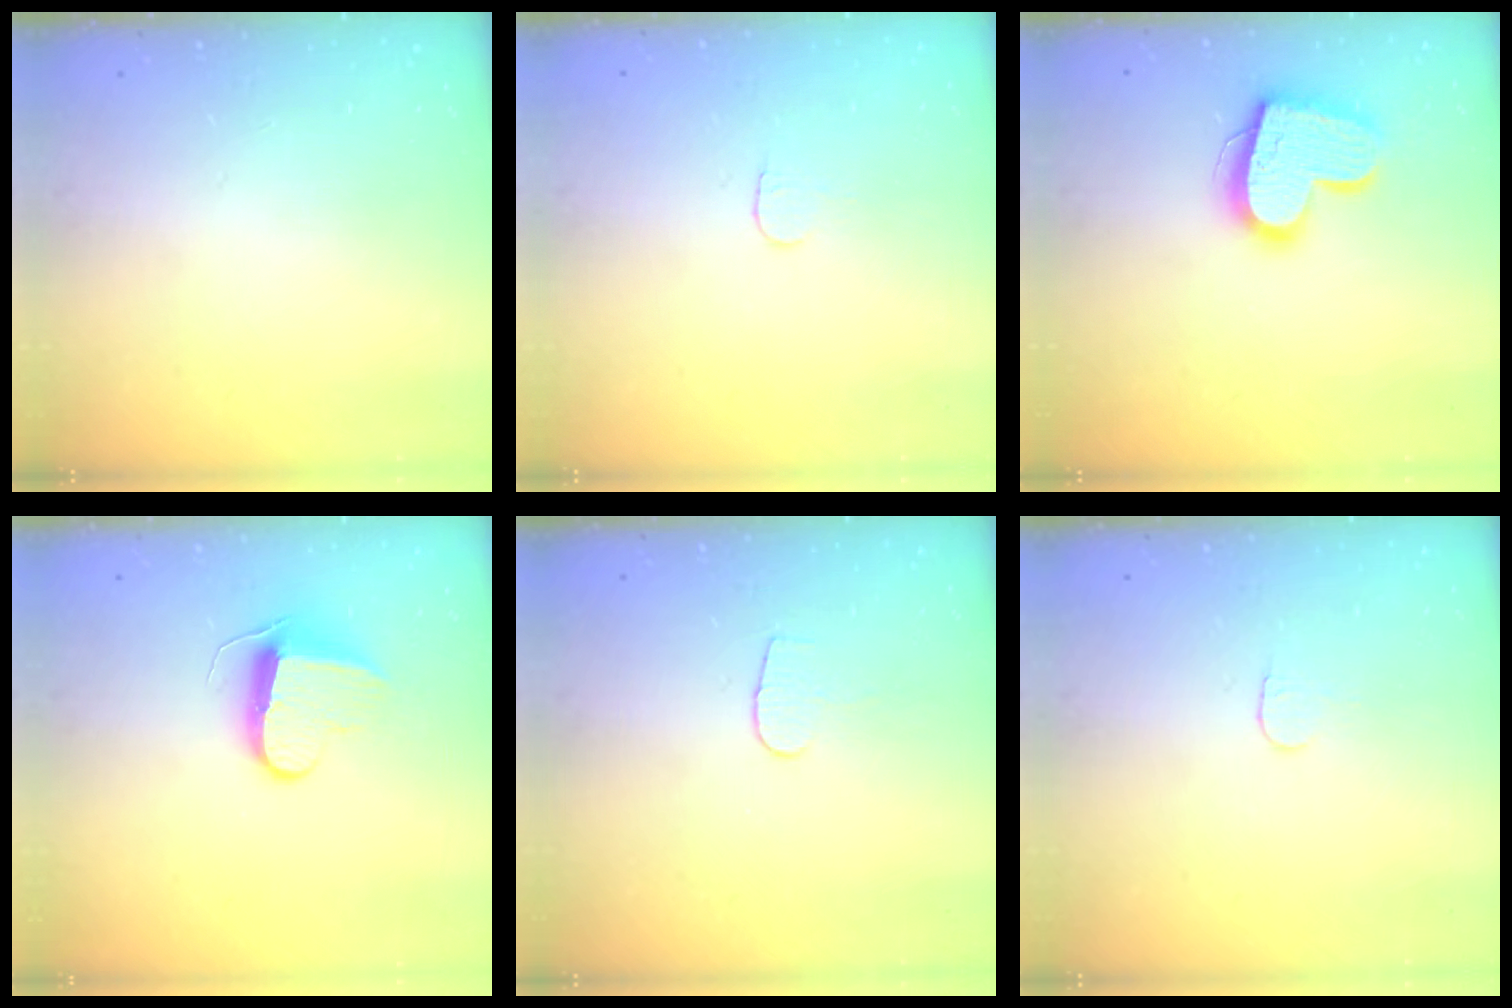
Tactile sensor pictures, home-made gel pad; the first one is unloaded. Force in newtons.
{"total": 3.8, "press": 3.8, "slide": 0.3}
{"total": 16.9, "press": 16.9, "slide": 1.3}
{"total": 9.9, "press": 9.9, "slide": 0.2}
{"total": 4.7, "press": 4.6, "slide": 0.4}
{"total": 3.8, "press": 3.8, "slide": 0.3}